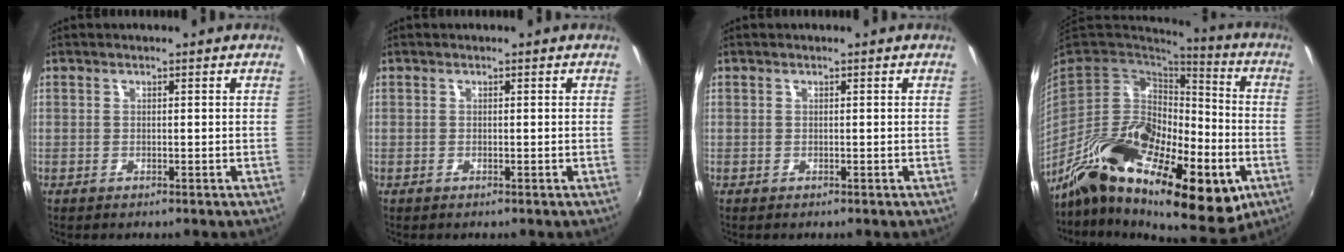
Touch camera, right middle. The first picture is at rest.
{"total": 0.0}
{"total": 0.0}
{"total": 28.8, "force": [-12.3, 13.3, 22.4], "torque": [-0.386, -0.034, -0.203]}